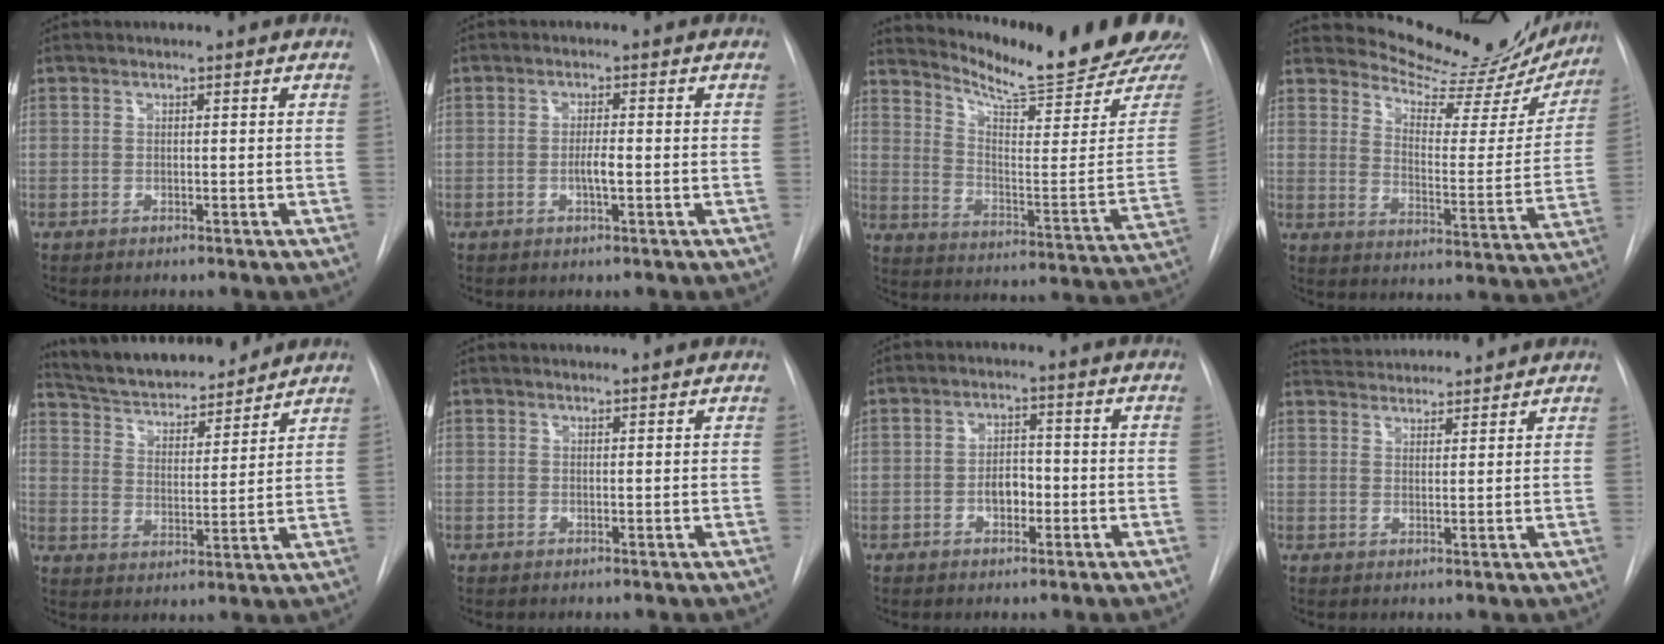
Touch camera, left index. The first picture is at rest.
{"total": 2.4, "force": [-1.2, 0.2, 2.1], "torque": [-0.038, -0.005, -0.020]}
{"total": 22.0, "force": [20.5, 0.6, 8.1], "torque": [-0.128, -0.122, 0.264]}
{"total": 18.3, "force": [17.4, 4.0, 3.9], "torque": [-0.044, -0.073, 0.209]}
{"total": 13.1, "force": [12.1, 2.8, 4.2], "torque": [-0.064, 0.016, 0.191]}
{"total": 2.2, "force": [2.1, 0.1, 0.4], "torque": [-0.009, 0.005, 0.019]}
{"total": 3.6, "force": [-1.7, 2.0, 2.5], "torque": [-0.036, 0.002, -0.026]}
{"total": 8.0, "force": [7.8, 1.1, 1.7], "torque": [-0.032, 0.021, 0.115]}